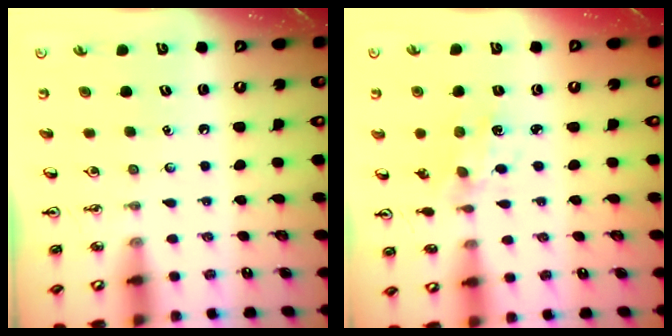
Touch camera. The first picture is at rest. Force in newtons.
{"total": 2.0, "press": 2.0, "slide": 0.2}